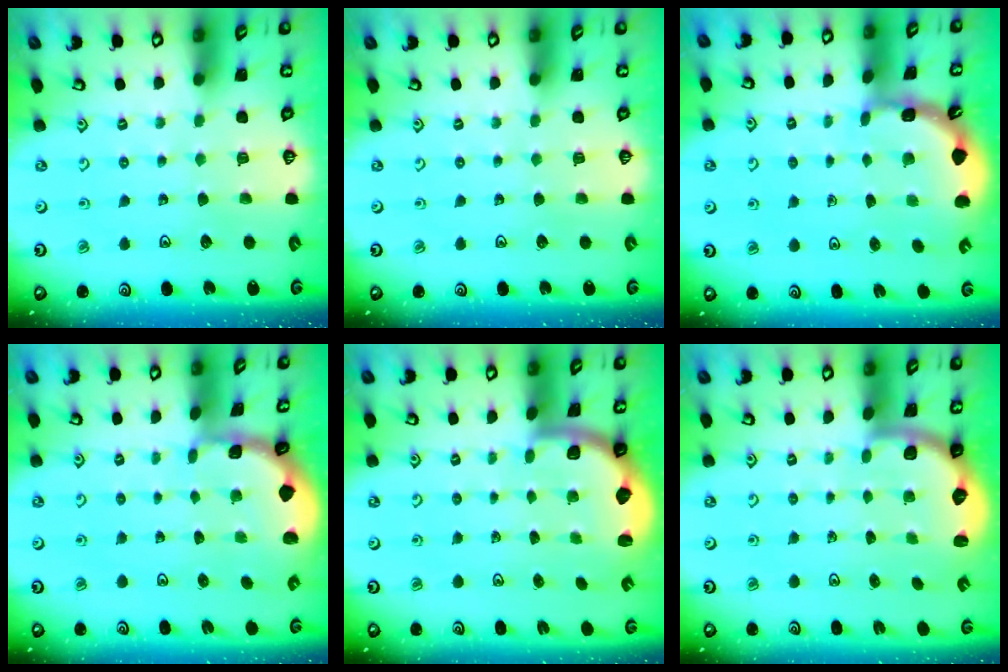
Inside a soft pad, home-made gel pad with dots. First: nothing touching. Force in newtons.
{"total": 0.0}
{"total": 2.2, "press": 2.2, "slide": 0.4}
{"total": 1.1, "press": 1.1, "slide": 0.1}
{"total": 1.9, "press": 1.8, "slide": 0.5}
{"total": 2.5, "press": 2.1, "slide": 1.4}